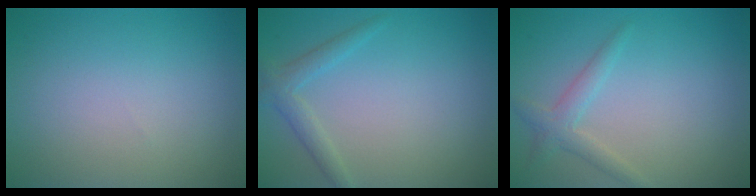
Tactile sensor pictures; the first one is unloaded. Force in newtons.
{"total": 1.9, "press": 1.9, "slide": 0.2}
{"total": 1.9, "press": 1.9, "slide": 0.0}